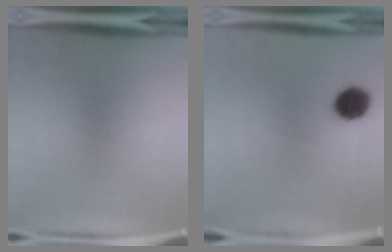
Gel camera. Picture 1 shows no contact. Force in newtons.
{"total": 8.1}